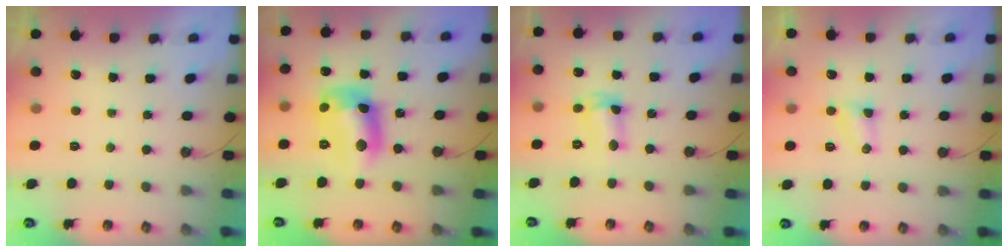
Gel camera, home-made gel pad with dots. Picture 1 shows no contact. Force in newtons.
{"total": 14.4, "press": 14.4, "slide": 0.9}
{"total": 6.4, "press": 6.3, "slide": 1.3}
{"total": 3.2, "press": 3.1, "slide": 0.4}